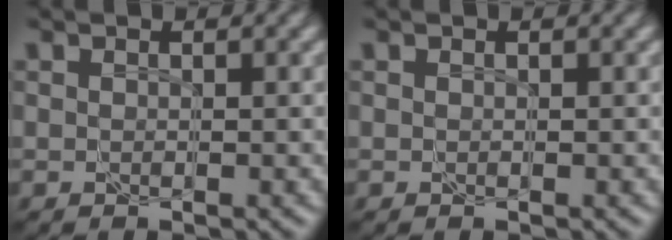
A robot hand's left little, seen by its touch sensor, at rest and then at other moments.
{"total": 0.0}